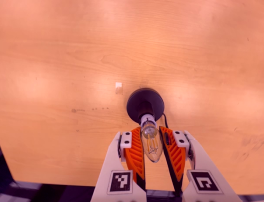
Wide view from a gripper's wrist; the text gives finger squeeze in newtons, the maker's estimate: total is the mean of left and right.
{"total": 13.1, "left": 13.1, "right": 13.2}